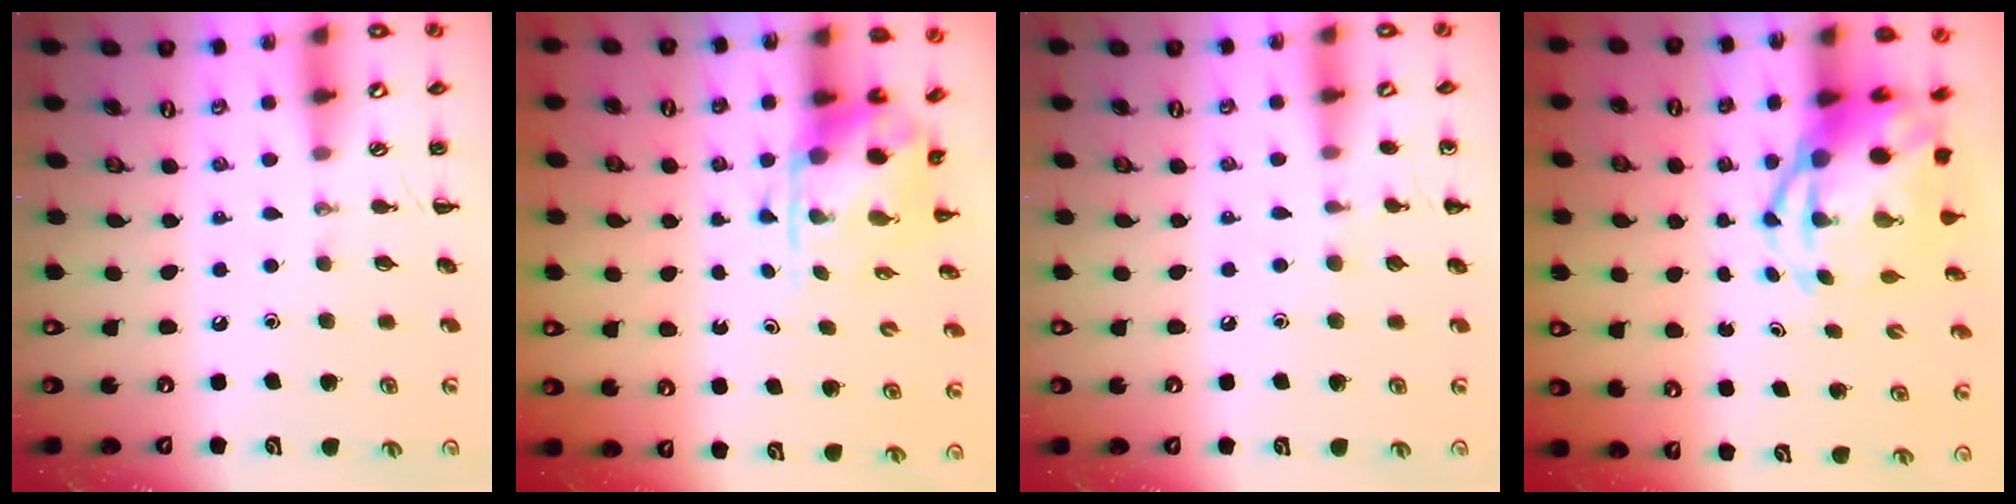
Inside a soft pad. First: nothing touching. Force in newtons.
{"total": 4.1, "press": 4.0, "slide": 0.6}
{"total": 5.6, "press": 5.3, "slide": 1.7}
{"total": 8.3, "press": 8.0, "slide": 2.2}